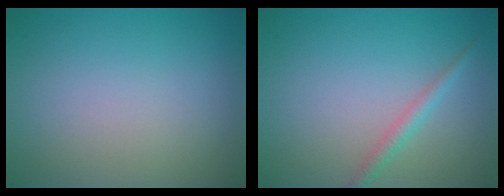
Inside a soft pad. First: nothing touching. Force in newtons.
{"total": 1.6, "press": 1.6, "slide": 0.0}